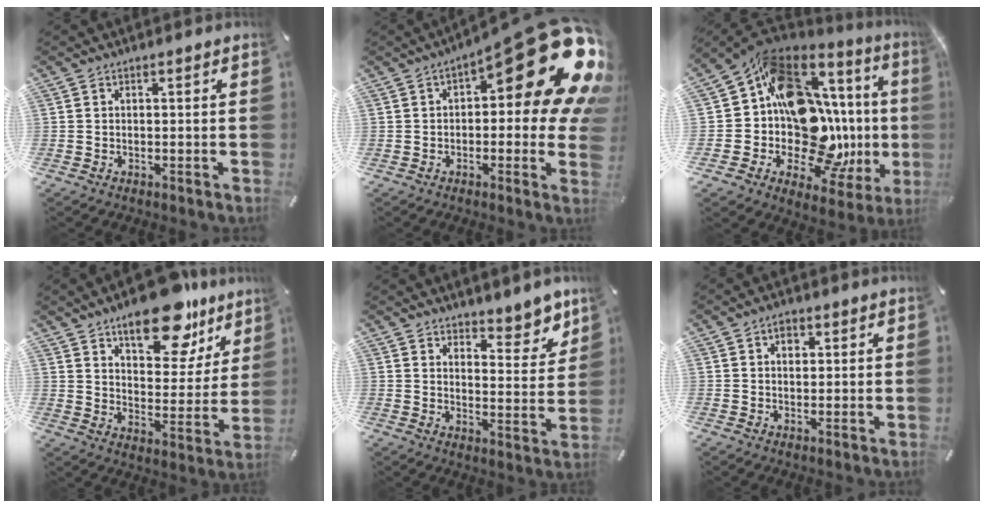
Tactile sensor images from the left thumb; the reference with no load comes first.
{"total": 24.7, "force": [10.5, 9.2, 20.4], "torque": [-0.234, -0.082, 0.178]}
{"total": 19.9, "force": [1.4, 13.4, 14.6], "torque": [-0.235, -0.098, 0.056]}
{"total": 18.1, "force": [12.6, 8.4, 10.0], "torque": [-0.131, -0.078, 0.210]}
{"total": 7.9, "force": [7.0, 3.3, 1.7], "torque": [-0.006, -0.062, 0.124]}
{"total": 2.5, "force": [0.8, 1.9, 1.4], "torque": [-0.015, 0.000, 0.009]}